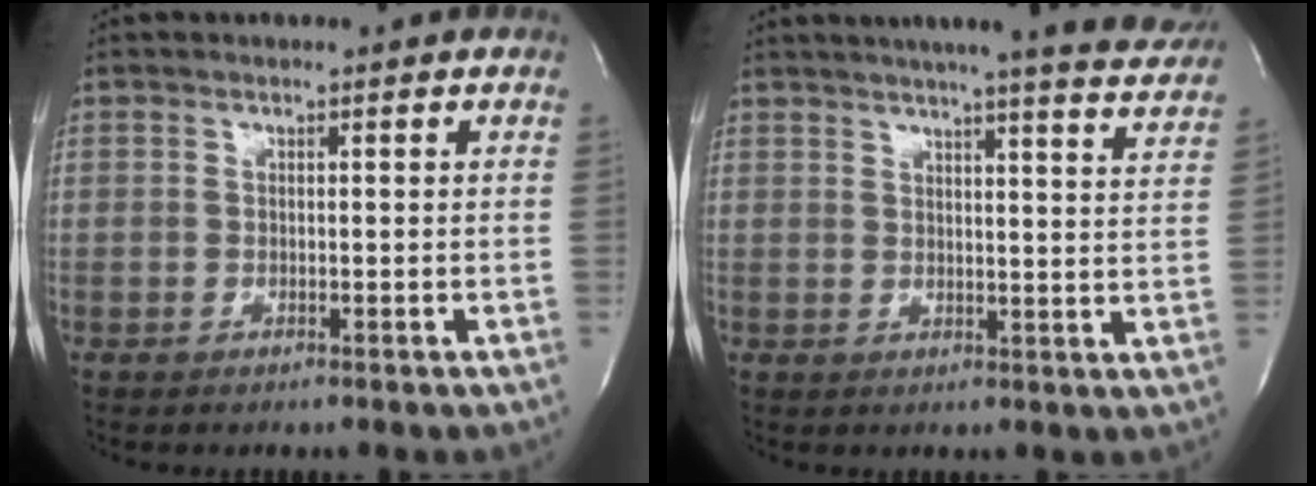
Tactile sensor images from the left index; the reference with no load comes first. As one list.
[{"total": 19.6, "force": [17.7, 0.9, 8.4], "torque": [-0.121, -0.040, 0.203]}]